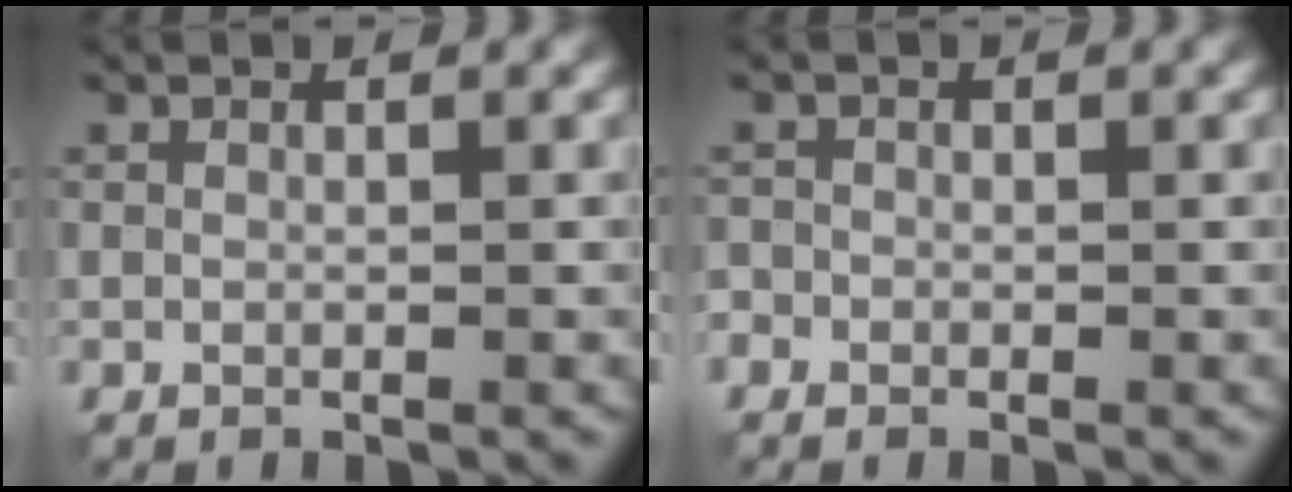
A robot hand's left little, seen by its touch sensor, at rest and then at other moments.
{"total": 0.9, "force": [-0.6, 0.7, -0.2], "torque": [0.004, 0.000, -0.010]}